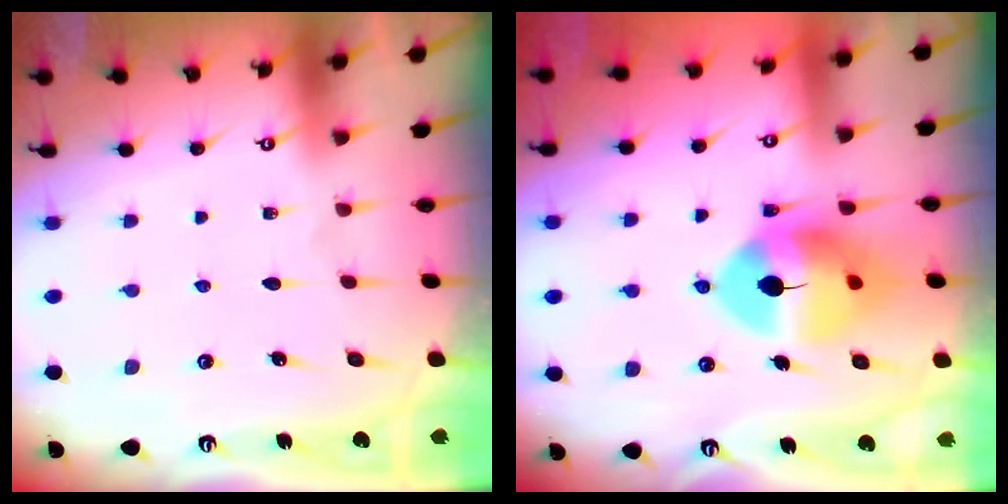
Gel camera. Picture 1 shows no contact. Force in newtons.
{"total": 11.6, "press": 11.4, "slide": 1.9}